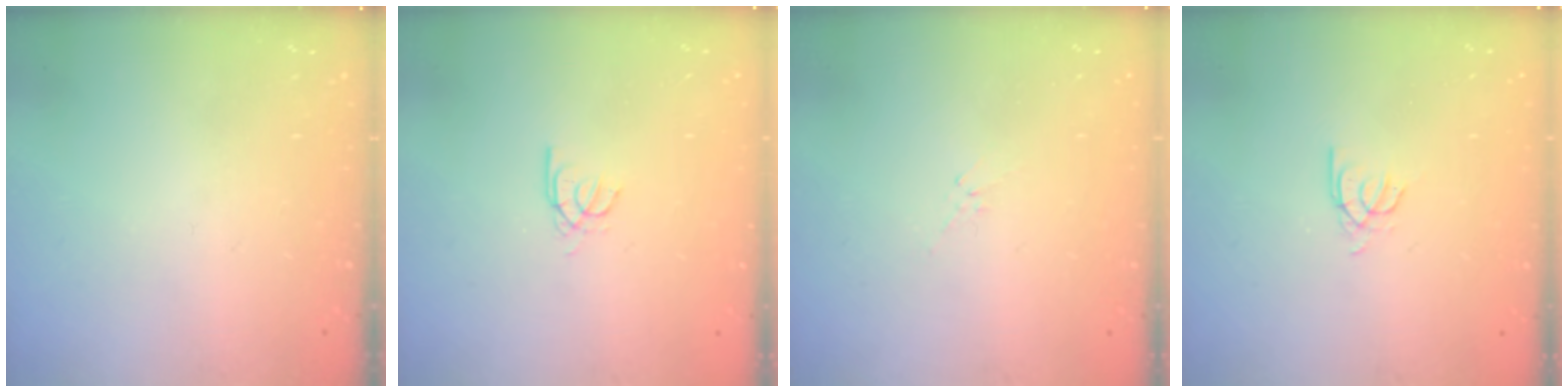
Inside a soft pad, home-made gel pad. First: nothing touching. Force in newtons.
{"total": 2.4, "press": 2.4, "slide": 0.3}
{"total": 2.1, "press": 2.0, "slide": 0.6}
{"total": 2.6, "press": 2.6, "slide": 0.2}